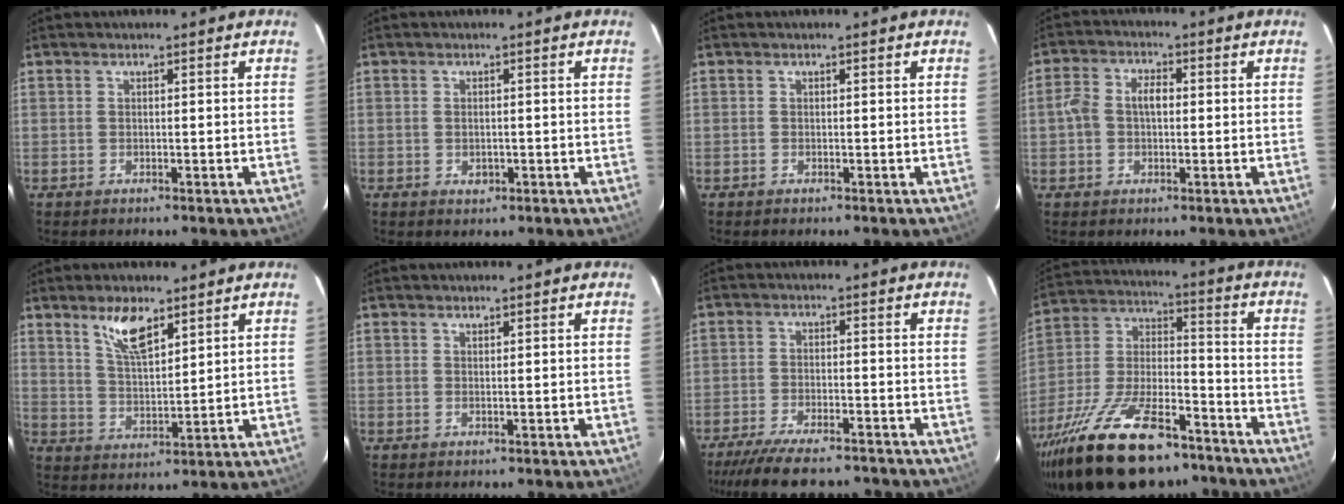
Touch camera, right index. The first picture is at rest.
{"total": 1.7, "force": [-0.4, 1.3, 0.9], "torque": [-0.015, 0.000, -0.005]}
{"total": 0.0}
{"total": 4.9, "force": [-0.2, 3.5, 3.4], "torque": [-0.068, 0.015, -0.005]}
{"total": 7.7, "force": [5.1, 2.6, 5.2], "torque": [-0.092, 0.000, 0.103]}
{"total": 0.6, "force": [0.6, 0.1, 0.2], "torque": [-0.005, 0.000, 0.010]}
{"total": 14.0, "force": [-11.9, 3.7, 6.5], "torque": [-0.141, -0.025, -0.186]}
{"total": 26.7, "force": [-18.1, 11.0, 16.3], "torque": [-0.316, -0.015, -0.287]}